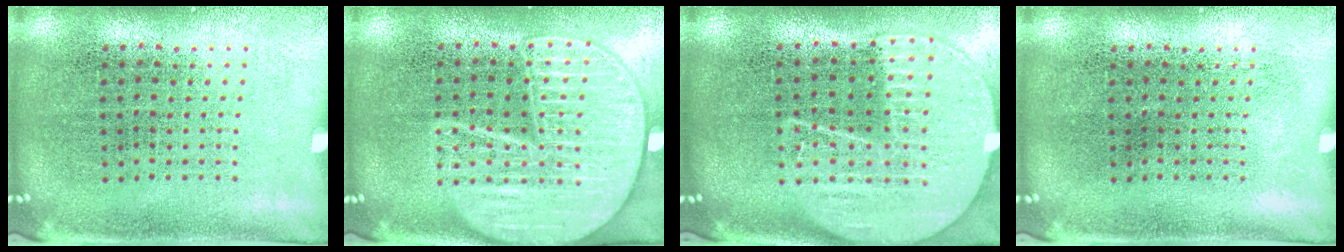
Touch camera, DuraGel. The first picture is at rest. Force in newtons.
{"total": 3.3, "press": 3.3, "slide": 0.3}
{"total": 2.1, "press": 1.8, "slide": 1.0}
{"total": 0.0}